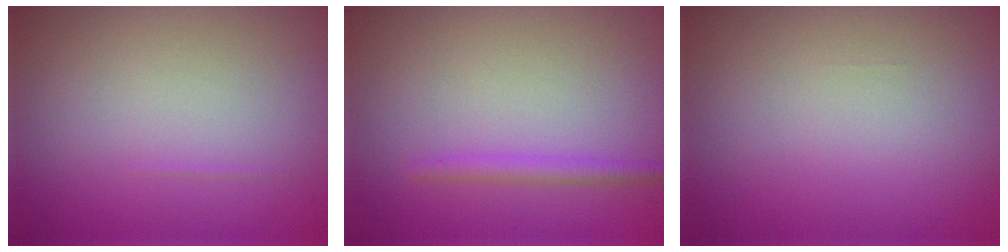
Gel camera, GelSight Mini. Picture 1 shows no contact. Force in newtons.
{"total": 1.5, "press": 1.5, "slide": 0.2}
{"total": 0.0}